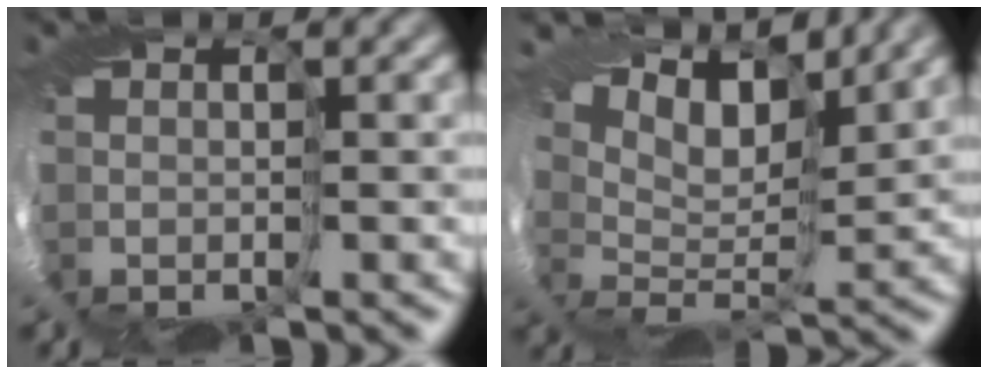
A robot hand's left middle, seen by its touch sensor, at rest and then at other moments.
{"total": 7.1, "force": [6.6, 0.2, 2.6], "torque": [-0.056, 0.024, 0.068]}